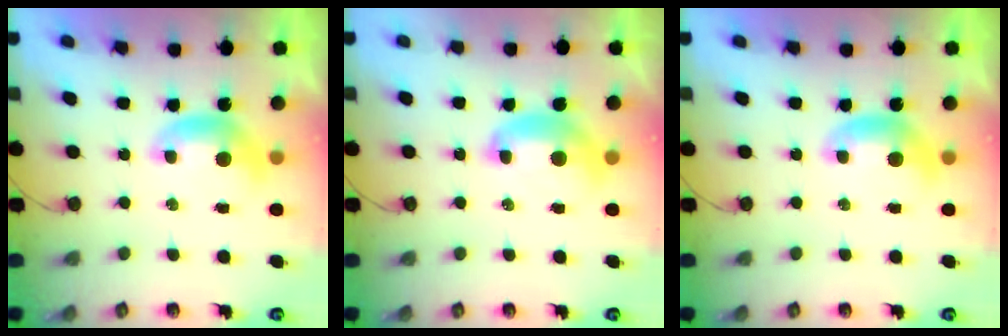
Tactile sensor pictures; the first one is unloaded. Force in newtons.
{"total": 2.7, "press": 2.7, "slide": 0.1}
{"total": 0.0}